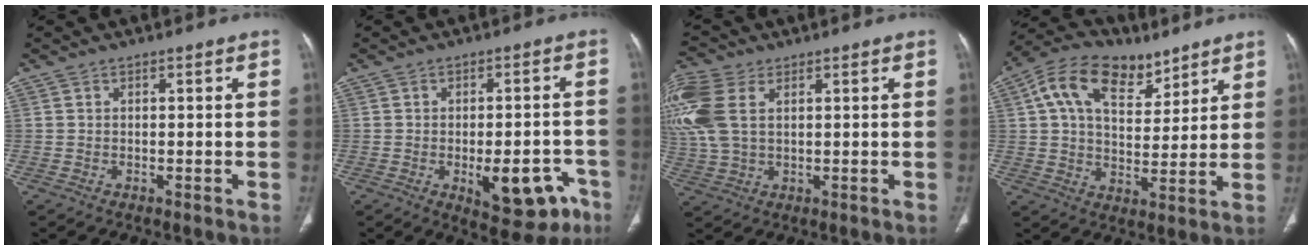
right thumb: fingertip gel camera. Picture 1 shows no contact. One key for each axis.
{"total": 12.0, "fx": -5.1, "fy": 5.7, "fz": 9.3, "tx": -0.091, "ty": 0.025, "tz": -0.055}
{"total": 13.8, "fx": 4.3, "fy": 8.6, "fz": 9.9, "tx": -0.268, "ty": 0.008, "tz": 0.088}
{"total": 15.5, "fx": 8.1, "fy": 9.3, "fz": 9.4, "tx": -0.137, "ty": -0.009, "tz": 0.140}